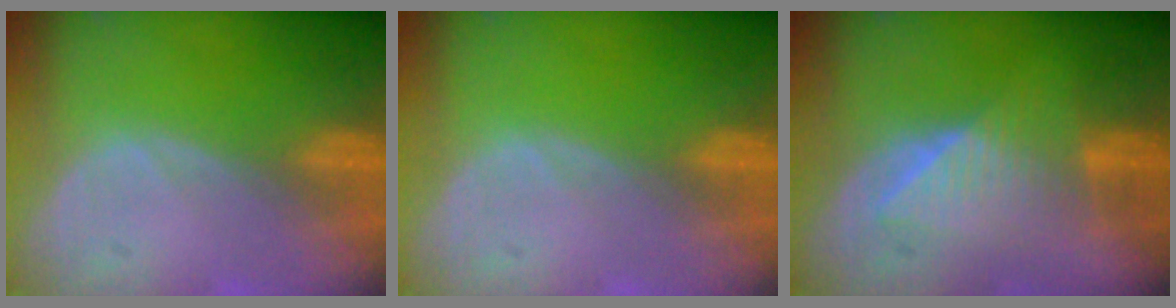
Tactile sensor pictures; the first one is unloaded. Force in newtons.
{"total": 0.0}
{"total": 6.3, "press": 6.2, "slide": 1.0}